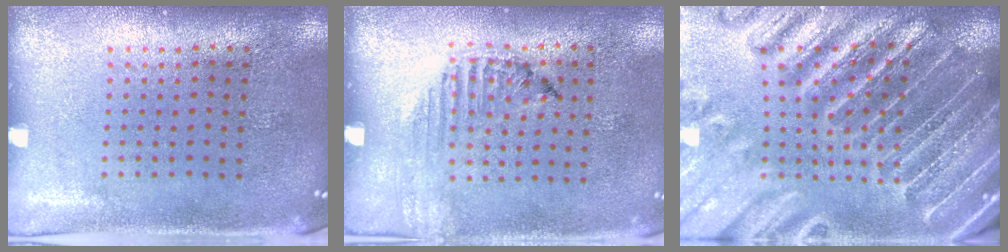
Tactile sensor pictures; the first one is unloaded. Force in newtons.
{"total": 1.2, "press": 1.2, "slide": 0.2}
{"total": 3.9, "press": 3.7, "slide": 1.1}